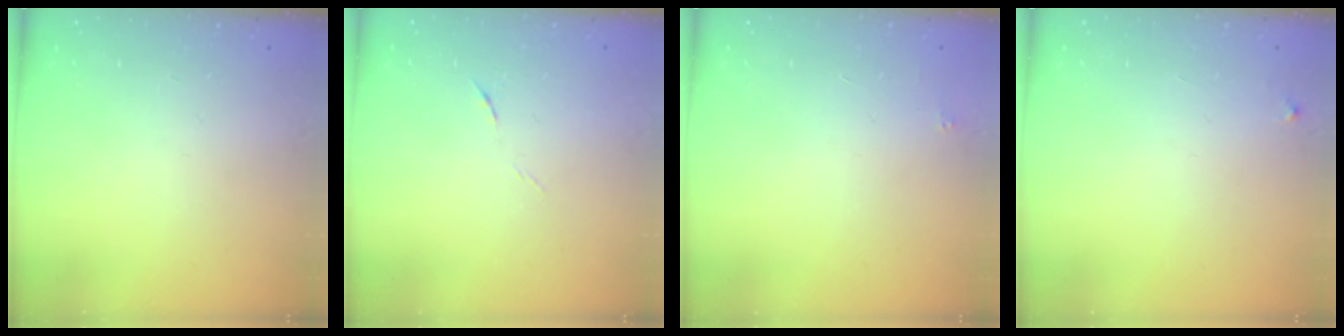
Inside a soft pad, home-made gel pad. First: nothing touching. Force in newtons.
{"total": 4.4, "press": 4.2, "slide": 1.3}
{"total": 1.8, "press": 1.7, "slide": 0.1}
{"total": 2.3, "press": 2.3, "slide": 0.2}